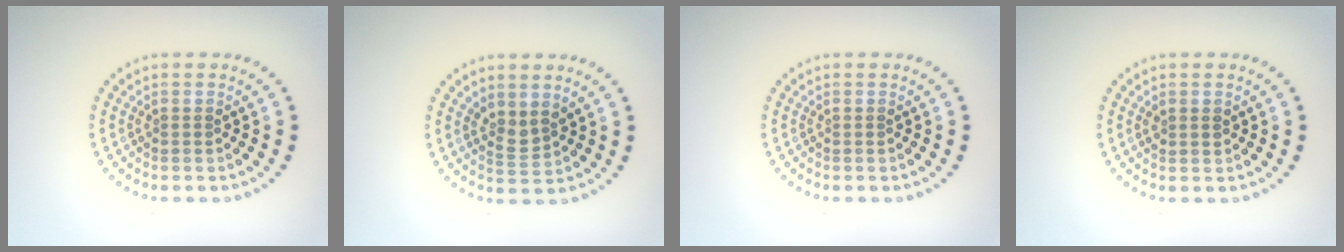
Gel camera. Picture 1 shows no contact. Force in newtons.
{"total": 1.9, "press": 1.4, "slide": 1.2}
{"total": 0.0}
{"total": 1.0, "press": 0.9, "slide": 0.3}